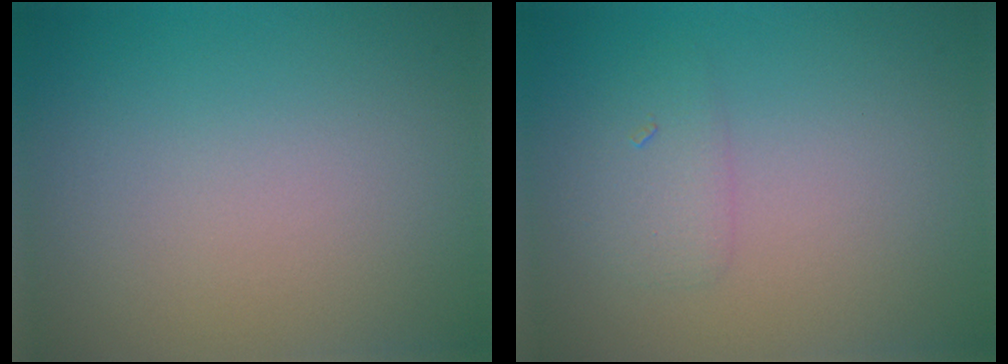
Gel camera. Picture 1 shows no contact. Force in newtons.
{"total": 1.5, "press": 1.5, "slide": 0.1}